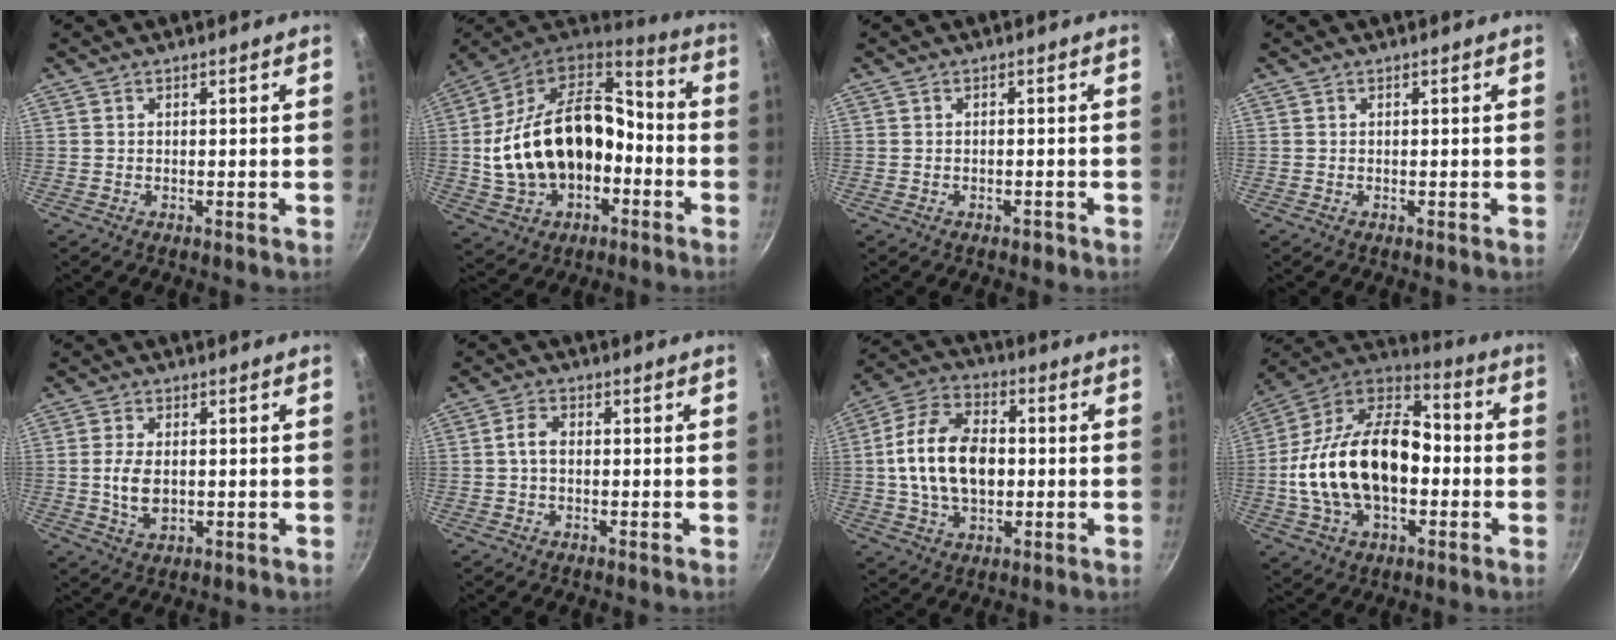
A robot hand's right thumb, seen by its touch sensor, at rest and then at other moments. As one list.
[{"total": 24.6, "force": [-3.6, 16.7, 17.6], "torque": [-0.297, 0.069, -0.051]}, {"total": 1.0, "force": [-0.7, 0.6, 0.4], "torque": [-0.002, 0.011, -0.004]}, {"total": 0.0}, {"total": 6.0, "force": [-0.1, 3.6, 4.8], "torque": [-0.091, 0.000, 0.002]}, {"total": 3.3, "force": [-0.1, 2.1, 2.6], "torque": [-0.051, 0.012, -0.007]}, {"total": 16.1, "force": [0.2, 10.2, 12.5], "torque": [-0.204, 0.023, -0.008]}, {"total": 25.2, "force": [-2.5, 15.8, 19.5], "torque": [-0.333, 0.053, -0.055]}]